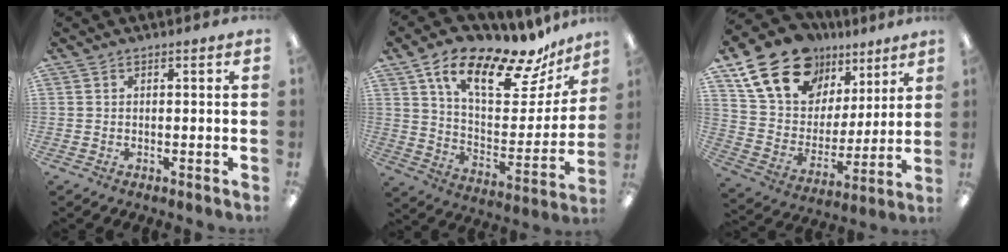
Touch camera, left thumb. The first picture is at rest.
{"total": 19.1, "force": [13.6, 7.0, 11.4], "torque": [-0.184, -0.093, 0.227]}
{"total": 20.1, "force": [13.4, 12.6, 8.2], "torque": [-0.163, -0.068, 0.252]}